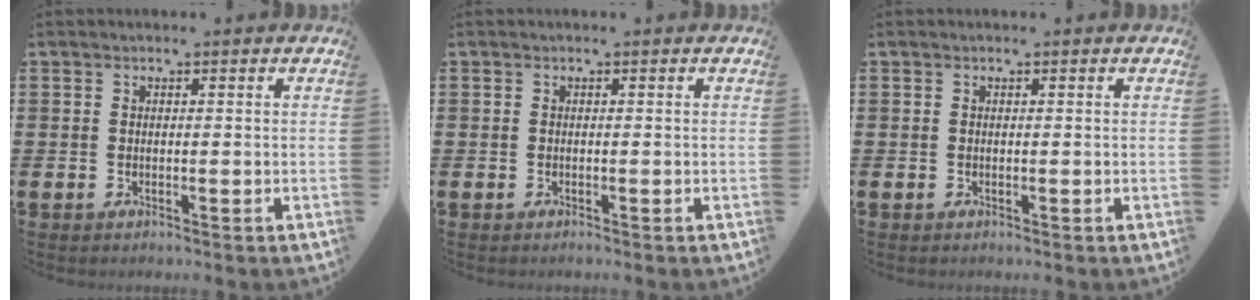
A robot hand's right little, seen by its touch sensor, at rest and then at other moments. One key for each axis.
{"total": 0.0}
{"total": 0.0}